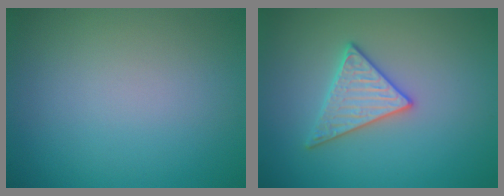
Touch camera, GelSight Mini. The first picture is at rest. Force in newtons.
{"total": 3.0, "press": 3.0, "slide": 0.1}